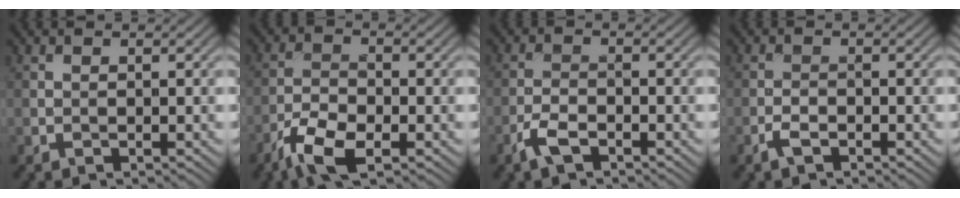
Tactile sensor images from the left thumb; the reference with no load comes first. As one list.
[{"total": 6.2, "force": [-3.9, 2.3, 4.3], "torque": [-0.089, -0.004, -0.082]}, {"total": 3.3, "force": [-2.2, 1.2, 2.1], "torque": [-0.050, -0.001, -0.054]}, {"total": 1.7, "force": [-1.2, 0.6, 1.0], "torque": [-0.022, 0.000, -0.028]}]